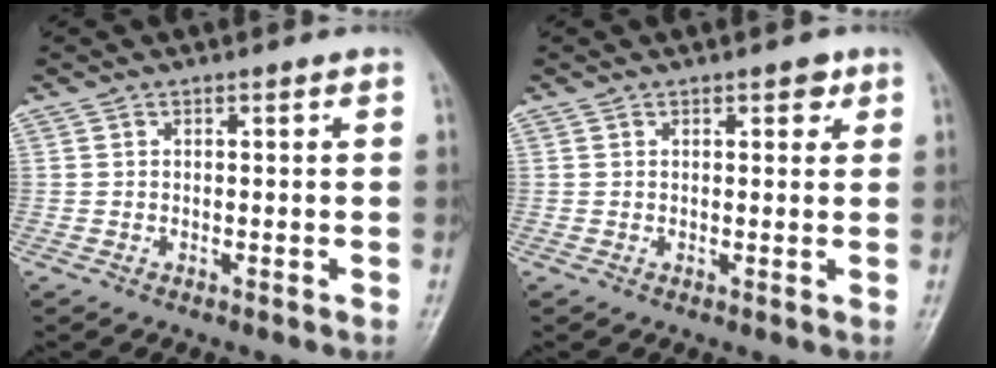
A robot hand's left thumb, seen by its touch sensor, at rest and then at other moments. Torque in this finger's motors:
{"motor_torque": [-0.10, -0.01, -0.24, -0.22, 0.00]}